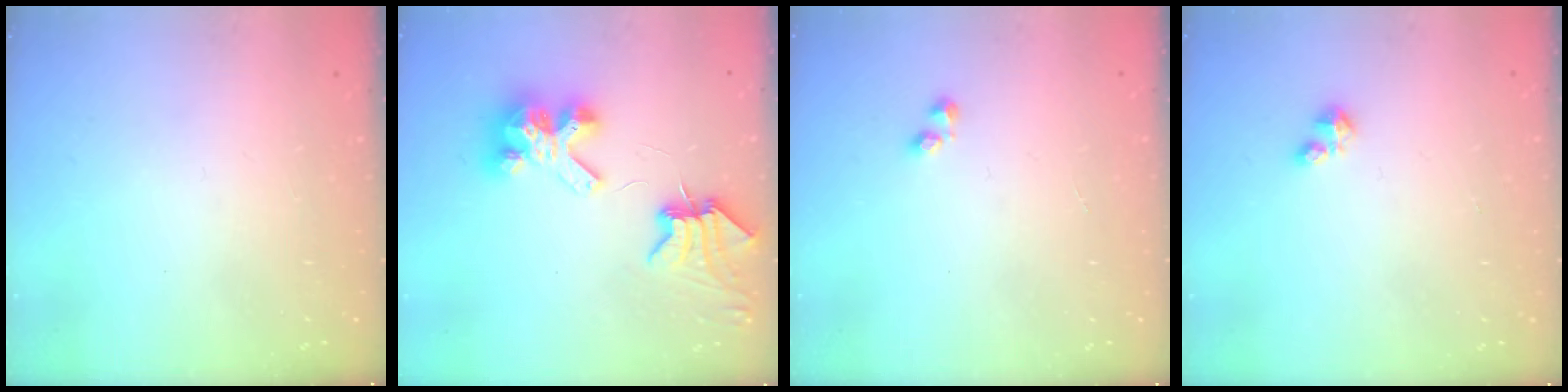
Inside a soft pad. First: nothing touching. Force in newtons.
{"total": 8.0, "press": 7.9, "slide": 1.0}
{"total": 1.4, "press": 1.4, "slide": 0.5}
{"total": 1.6, "press": 1.5, "slide": 0.4}